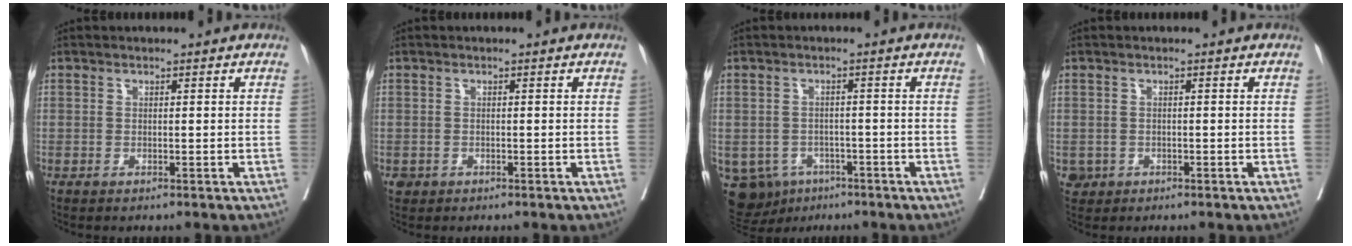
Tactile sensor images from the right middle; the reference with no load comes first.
{"total": 0.7, "force": [-0.3, 0.6, 0.1], "torque": [-0.004, 0.003, 0.000]}
{"total": 9.5, "force": [-4.8, 7.8, 2.6], "torque": [-0.067, 0.003, -0.059]}
{"total": 1.7, "force": [-0.6, 1.6, 0.2], "torque": [-0.002, 0.006, -0.002]}